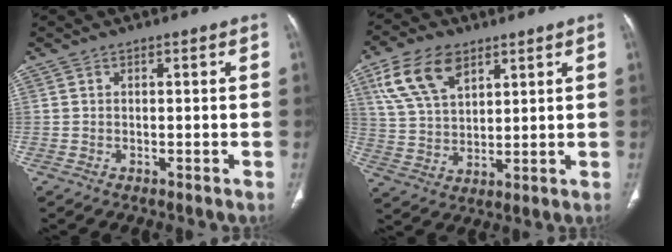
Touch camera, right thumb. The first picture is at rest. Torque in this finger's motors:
{"motor_torque": [0.14, 1.87, 0.52, -0.34, 0.05]}